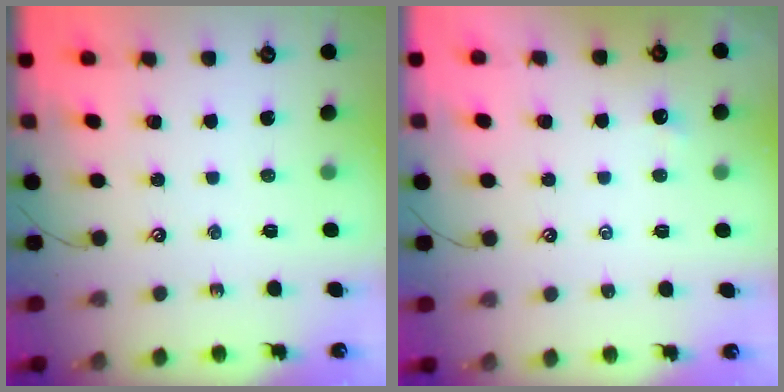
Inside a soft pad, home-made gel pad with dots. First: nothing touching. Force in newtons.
{"total": 0.0}